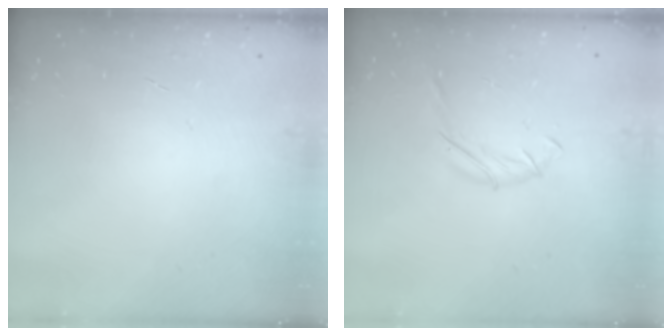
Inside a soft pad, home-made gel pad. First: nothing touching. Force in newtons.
{"total": 3.8, "press": 3.7, "slide": 1.1}